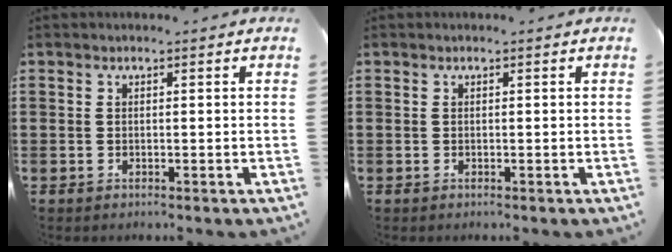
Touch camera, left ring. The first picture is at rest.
{"total": 0.0}